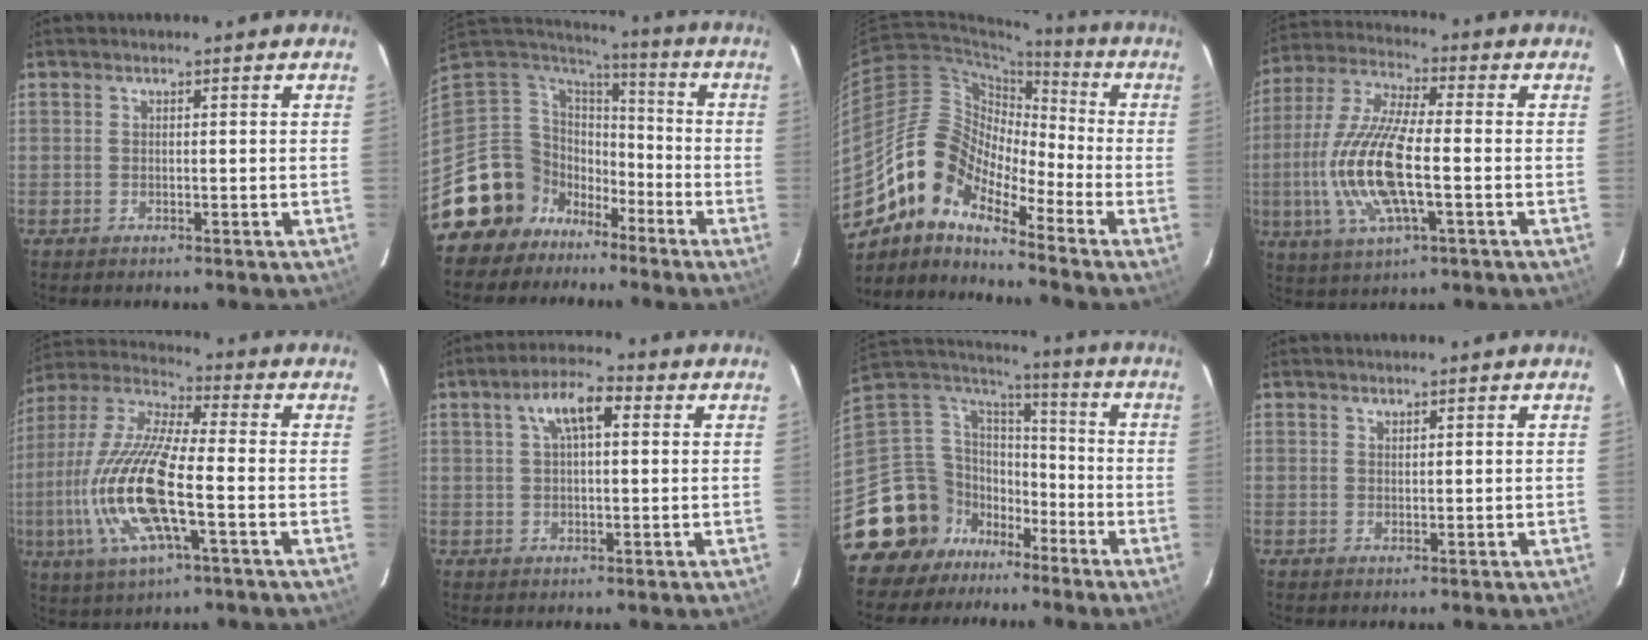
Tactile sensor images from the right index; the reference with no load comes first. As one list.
[{"total": 13.9, "force": [-9.2, 10.2, 1.7], "torque": [-0.068, 0.038, -0.168]}, {"total": 13.1, "force": [-9.6, 5.6, 7.0], "torque": [-0.114, 0.013, -0.205]}, {"total": 16.3, "force": [-2.8, 4.9, 15.3], "torque": [-0.322, -0.005, -0.057]}, {"total": 18.9, "force": [-4.3, 4.7, 17.7], "torque": [-0.374, -0.012, -0.089]}, {"total": 7.1, "force": [2.4, 2.8, 6.0], "torque": [-0.111, 0.021, 0.042]}, {"total": 15.4, "force": [-10.3, 11.2, 2.8], "torque": [-0.089, 0.053, -0.184]}, {"total": 0.8, "force": [0.8, 0.2, 0.1], "torque": [-0.003, 0.002, 0.015]}]